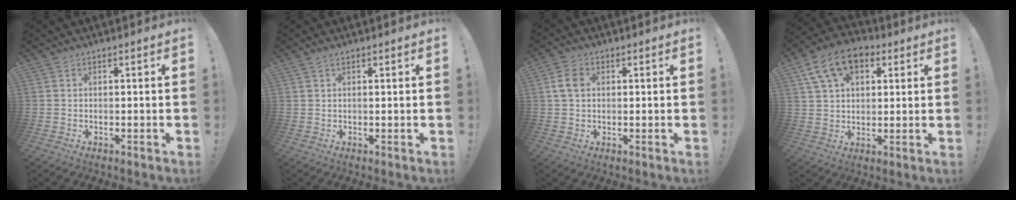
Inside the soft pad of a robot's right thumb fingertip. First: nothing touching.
{"total": 1.0, "force": [0.8, 0.3, 0.6], "torque": [-0.005, -0.003, 0.013]}
{"total": 5.5, "force": [1.1, 3.8, 3.9], "torque": [-0.065, 0.003, 0.021]}
{"total": 13.9, "force": [6.3, 8.8, 8.7], "torque": [-0.146, -0.016, 0.122]}